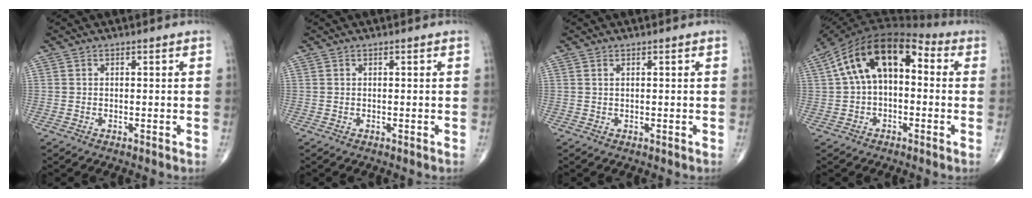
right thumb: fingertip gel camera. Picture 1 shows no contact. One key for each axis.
{"total": 0.0}
{"total": 0.0}
{"total": 15.0, "fx": 2.2, "fy": 8.7, "fz": 12.1, "tx": -0.203, "ty": 0.046, "tz": 0.025}